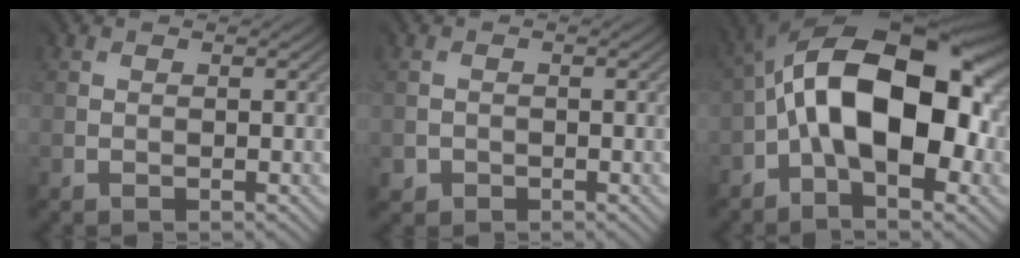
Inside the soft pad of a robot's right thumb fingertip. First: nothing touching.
{"total": 1.0, "force": [-0.4, 0.9, 0.0], "torque": [0.001, -0.004, -0.006]}
{"total": 17.6, "force": [-0.9, 9.0, 15.1], "torque": [-0.248, 0.037, -0.029]}